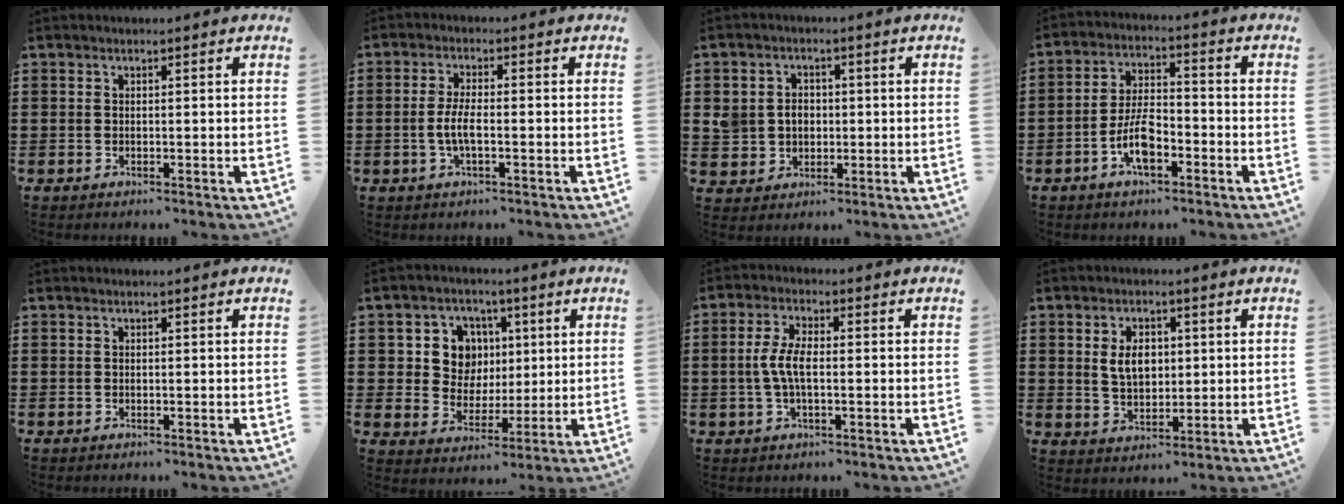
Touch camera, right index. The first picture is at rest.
{"total": 3.8, "force": [-0.9, 1.0, 3.6], "torque": [-0.084, -0.004, -0.024]}
{"total": 4.6, "force": [0.2, 4.4, 1.5], "torque": [-0.053, 0.014, 0.000]}
{"total": 7.2, "force": [-3.1, 3.0, 5.7], "torque": [-0.126, 0.003, -0.064]}
{"total": 0.0}
{"total": 8.3, "force": [2.0, 7.4, 3.1], "torque": [-0.080, 0.016, 0.037]}
{"total": 5.0, "force": [-0.5, 1.8, 4.6], "torque": [-0.112, -0.005, -0.019]}
{"total": 5.0, "force": [0.9, 3.2, 3.7], "torque": [-0.072, 0.010, 0.012]}